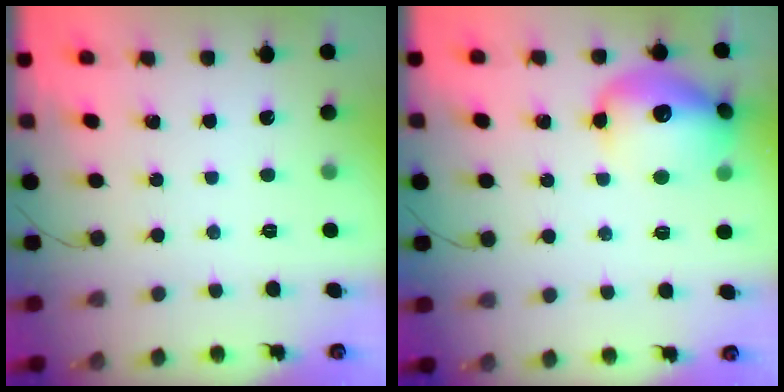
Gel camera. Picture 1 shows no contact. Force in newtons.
{"total": 15.6, "press": 15.4, "slide": 2.2}